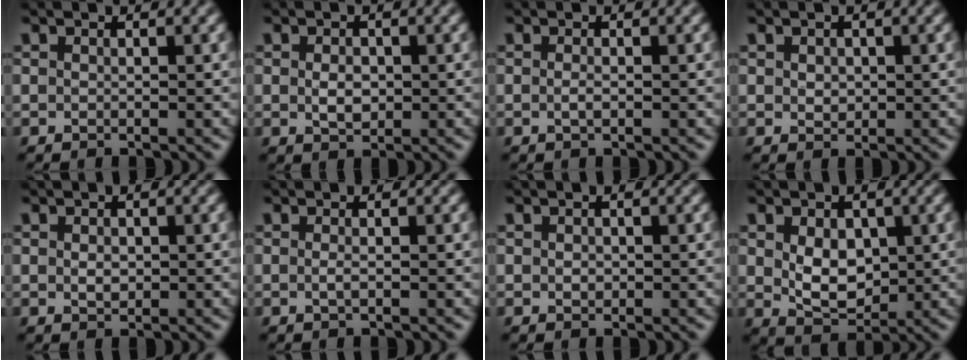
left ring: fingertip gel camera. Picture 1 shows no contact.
{"total": 2.0, "force": [0.0, 1.4, 1.5], "torque": [-0.029, -0.002, 0.001]}
{"total": 0.8, "force": [-0.1, 0.2, 0.7], "torque": [-0.017, -0.002, -0.003]}
{"total": 1.1, "force": [0.2, 0.9, 0.6], "torque": [-0.011, -0.003, 0.007]}
{"total": 1.2, "force": [0.0, 0.9, 0.9], "torque": [-0.017, -0.003, 0.002]}
{"total": 0.7, "force": [-0.1, 0.2, 0.7], "torque": [-0.017, -0.002, -0.002]}
{"total": 0.7, "force": [0.0, 0.6, 0.4], "torque": [-0.006, -0.003, -0.001]}
{"total": 4.3, "force": [0.4, 3.0, 3.1], "torque": [-0.058, -0.006, 0.012]}